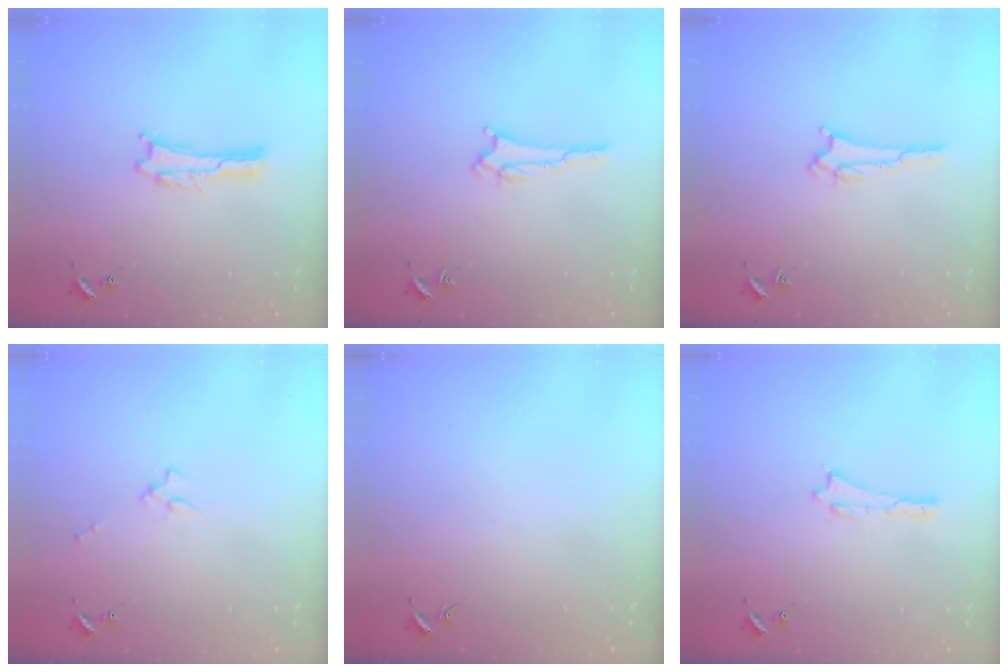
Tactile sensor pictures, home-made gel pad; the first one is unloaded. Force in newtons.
{"total": 1.8, "press": 1.8, "slide": 0.2}
{"total": 1.8, "press": 1.8, "slide": 0.2}
{"total": 1.7, "press": 1.6, "slide": 0.2}
{"total": 0.0}
{"total": 0.0}